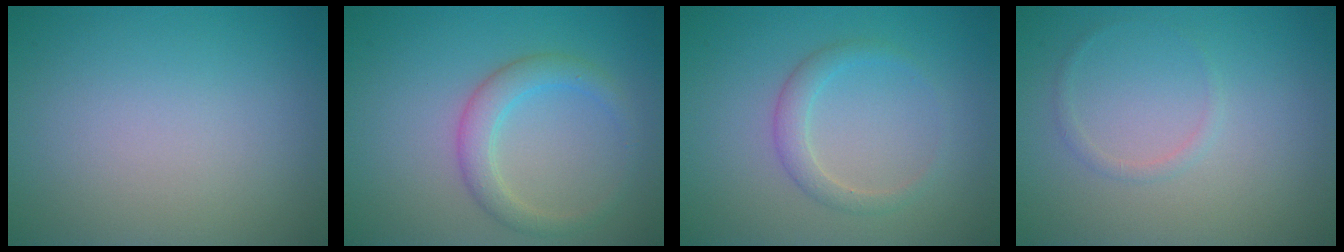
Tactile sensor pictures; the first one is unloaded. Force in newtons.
{"total": 2.8, "press": 2.8, "slide": 0.2}
{"total": 1.9, "press": 1.9, "slide": 0.1}
{"total": 0.8, "press": 0.8, "slide": 0.0}